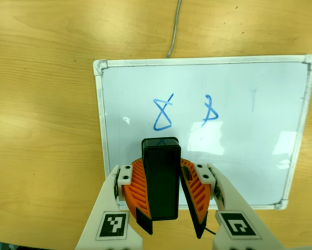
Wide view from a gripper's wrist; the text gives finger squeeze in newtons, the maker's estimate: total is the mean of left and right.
{"total": 8.7, "left": 9.0, "right": 8.3}